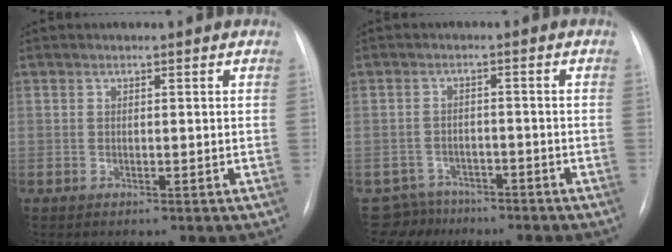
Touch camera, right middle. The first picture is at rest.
{"total": 4.8, "force": [-4.1, 2.3, -1.1], "torque": [0.018, 0.007, -0.066]}